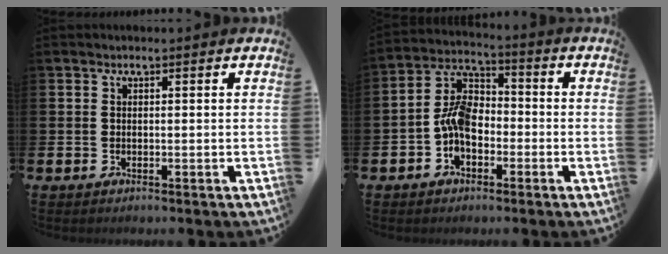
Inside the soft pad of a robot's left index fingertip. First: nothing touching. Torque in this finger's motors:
{"motor_torque": [1.38, 0.76, 0.31, 0.08]}